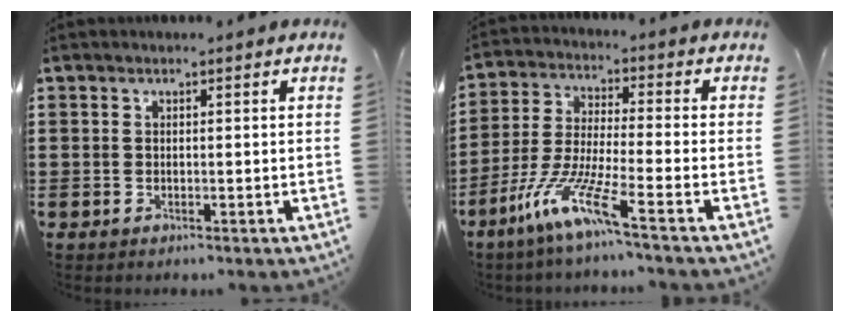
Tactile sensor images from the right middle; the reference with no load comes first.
{"total": 9.8, "force": [-6.5, 0.6, 7.3], "torque": [-0.165, -0.017, -0.133]}